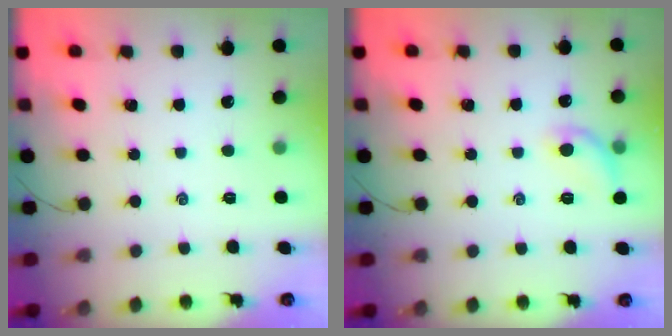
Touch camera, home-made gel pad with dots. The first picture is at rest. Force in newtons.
{"total": 8.1, "press": 8.0, "slide": 1.4}